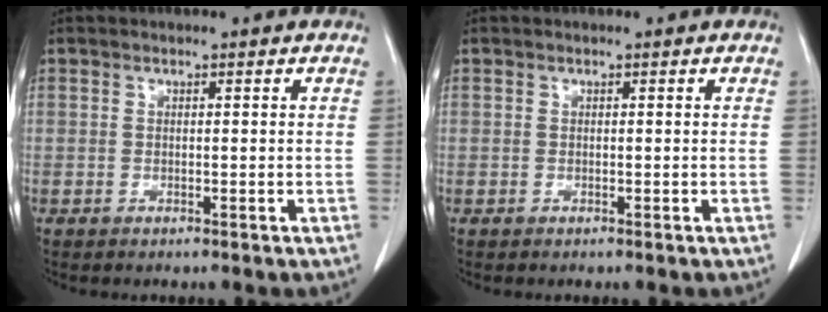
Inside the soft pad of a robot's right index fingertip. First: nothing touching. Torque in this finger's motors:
{"motor_torque": [0.00, 0.00, 0.00, 0.00]}